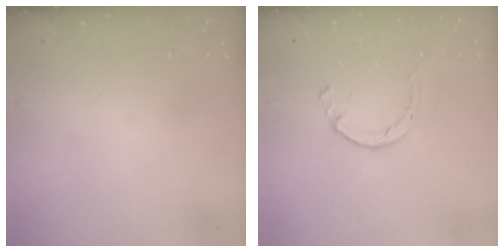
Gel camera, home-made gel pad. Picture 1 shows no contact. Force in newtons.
{"total": 1.4, "press": 1.4, "slide": 0.3}